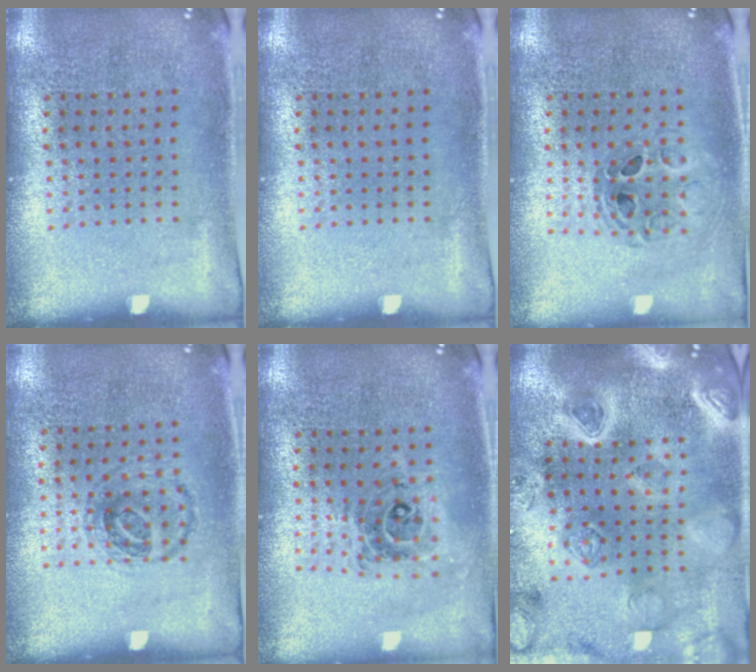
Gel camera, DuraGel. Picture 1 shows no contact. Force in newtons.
{"total": 0.0}
{"total": 0.7, "press": 0.7, "slide": 0.2}
{"total": 0.9, "press": 0.8, "slide": 0.4}
{"total": 0.8, "press": 0.8, "slide": 0.2}
{"total": 4.9, "press": 4.2, "slide": 2.5}